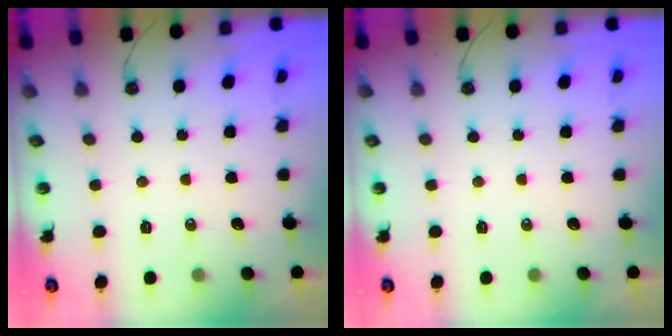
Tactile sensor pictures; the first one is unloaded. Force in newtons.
{"total": 0.0}